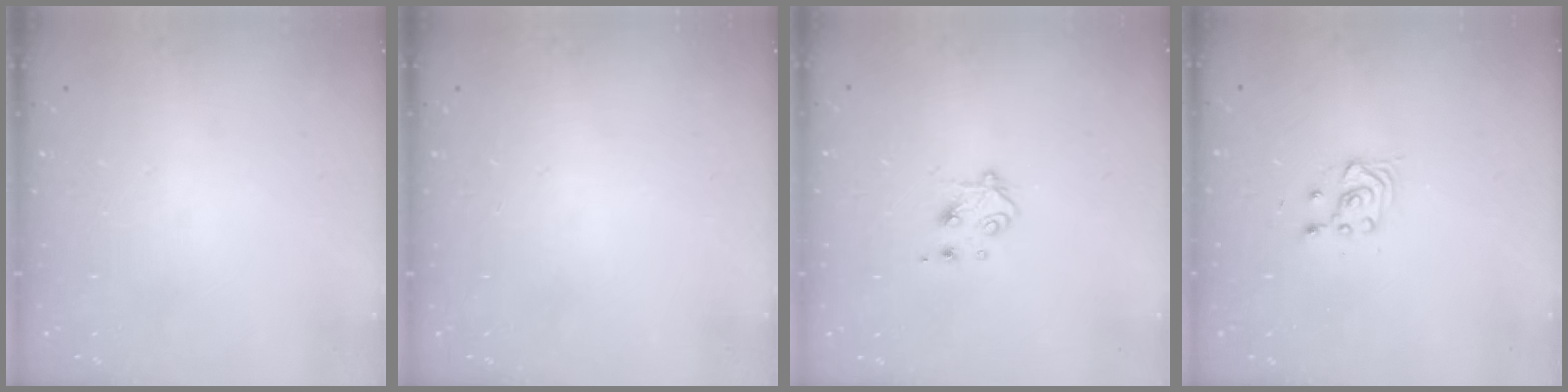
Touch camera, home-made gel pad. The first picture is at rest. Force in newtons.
{"total": 0.0}
{"total": 4.8, "press": 4.8, "slide": 0.6}
{"total": 3.3, "press": 3.1, "slide": 1.1}